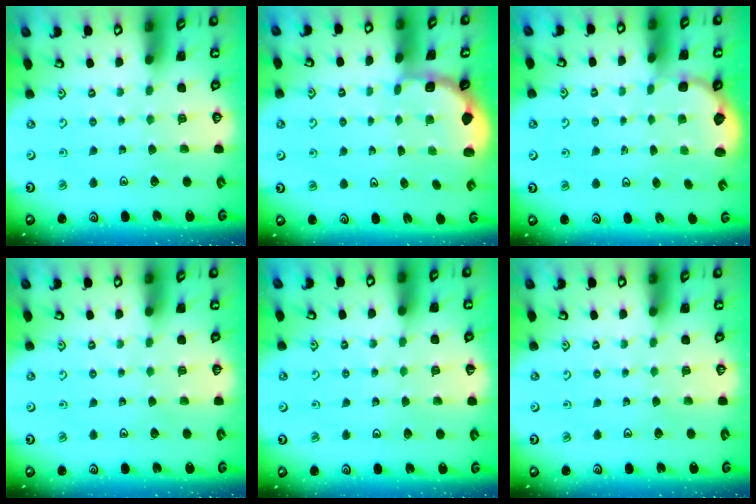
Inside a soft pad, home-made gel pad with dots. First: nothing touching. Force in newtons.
{"total": 1.8, "press": 1.7, "slide": 0.7}
{"total": 2.1, "press": 1.4, "slide": 1.5}
{"total": 0.0}
{"total": 2.2, "press": 2.2, "slide": 0.2}
{"total": 0.0}